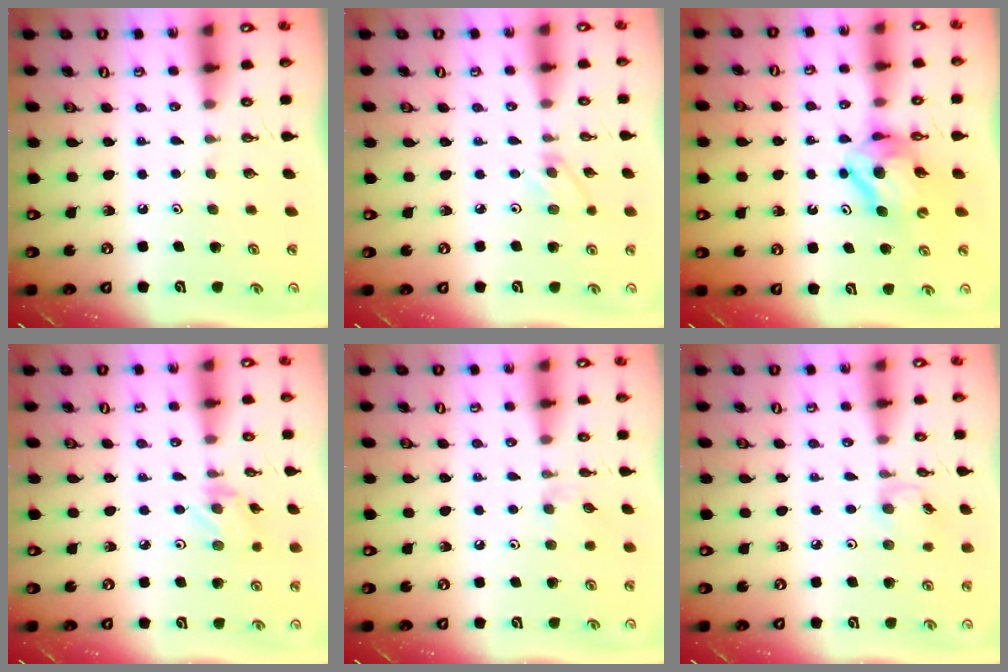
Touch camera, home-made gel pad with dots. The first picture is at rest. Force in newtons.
{"total": 1.9, "press": 1.9, "slide": 0.3}
{"total": 9.1, "press": 9.1, "slide": 0.9}
{"total": 1.5, "press": 1.4, "slide": 0.3}
{"total": 2.6, "press": 2.5, "slide": 0.4}
{"total": 2.8, "press": 2.8, "slide": 0.4}